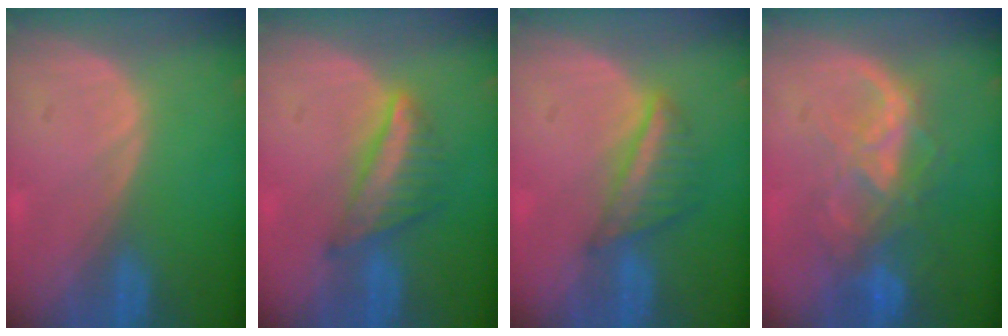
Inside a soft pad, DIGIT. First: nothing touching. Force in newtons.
{"total": 6.2, "press": 5.9, "slide": 2.0}
{"total": 5.3, "press": 5.3, "slide": 0.2}
{"total": 8.9, "press": 7.5, "slide": 4.8}